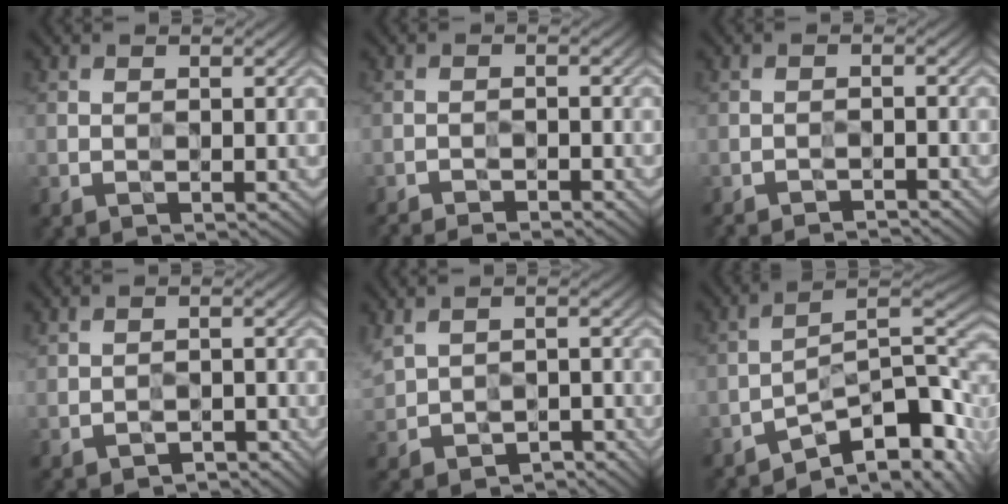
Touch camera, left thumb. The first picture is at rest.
{"total": 2.8, "force": [-2.7, 0.1, 0.8], "torque": [-0.026, 0.001, -0.049]}
{"total": 3.1, "force": [-3.0, 0.2, 0.7], "torque": [-0.018, 0.002, -0.053]}
{"total": 2.2, "force": [-1.8, 1.2, 0.6], "torque": [-0.004, -0.002, -0.026]}
{"total": 4.9, "force": [-1.7, 3.7, 2.7], "torque": [-0.060, -0.026, -0.022]}
{"total": 11.4, "force": [-6.4, 4.4, 8.3], "torque": [-0.115, -0.006, -0.108]}